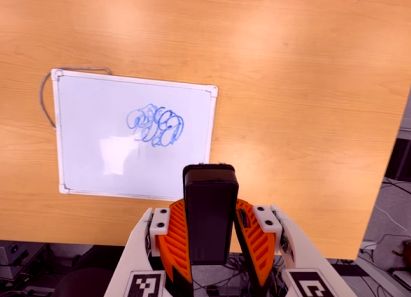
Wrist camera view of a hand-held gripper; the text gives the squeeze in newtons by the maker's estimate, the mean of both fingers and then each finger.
{"total": 7.0, "left": 5.8, "right": 8.3}